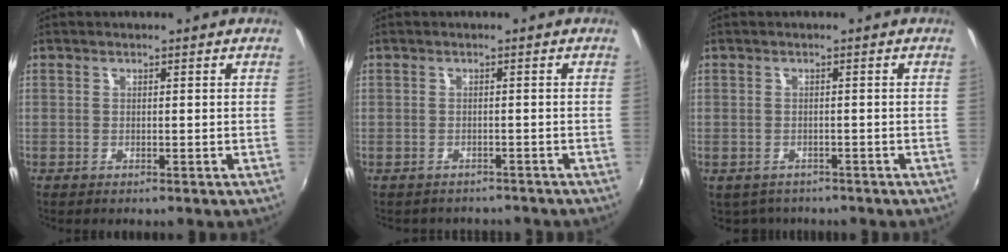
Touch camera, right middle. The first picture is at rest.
{"total": 3.2, "force": [-2.4, 2.0, 0.2], "torque": [-0.004, 0.004, -0.032]}
{"total": 3.8, "force": [-2.9, 2.2, 0.9], "torque": [-0.025, -0.016, -0.039]}